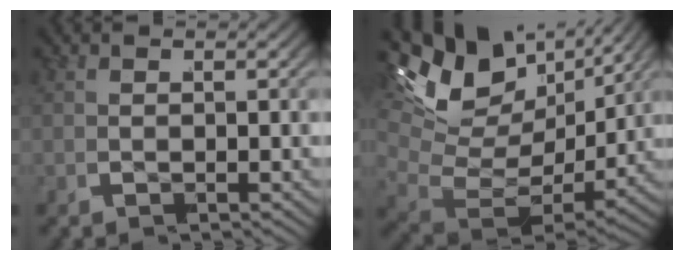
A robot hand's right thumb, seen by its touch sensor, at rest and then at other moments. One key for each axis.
{"total": 9.2, "fx": 1.4, "fy": 6.1, "fz": 6.8, "tx": -0.161, "ty": -0.031, "tz": 0.035}